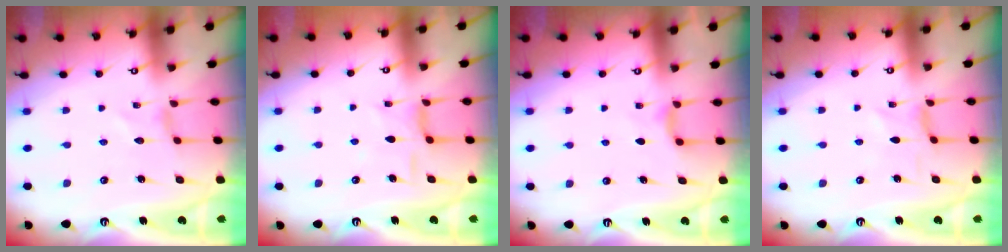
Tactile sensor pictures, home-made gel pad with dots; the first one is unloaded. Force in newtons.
{"total": 7.8, "press": 7.8, "slide": 0.5}
{"total": 4.7, "press": 4.6, "slide": 0.7}
{"total": 0.0}